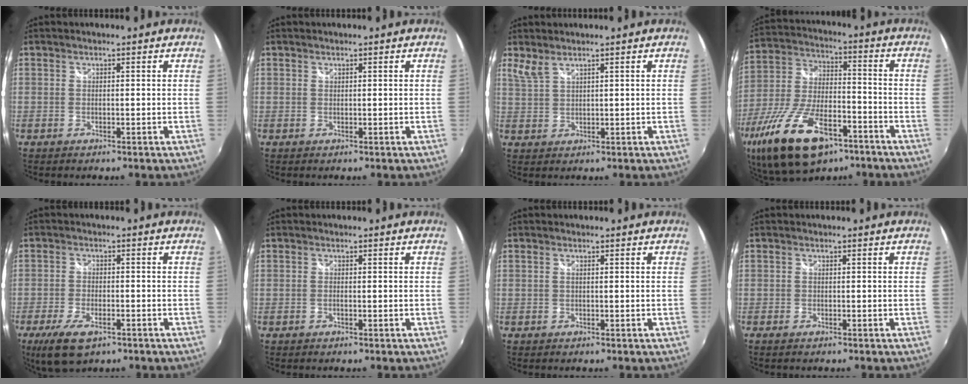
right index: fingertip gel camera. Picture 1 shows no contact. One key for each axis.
{"total": 0.0}
{"total": 2.5, "fx": 2.0, "fy": 0.3, "fz": 1.4, "tx": -0.032, "ty": 0.000, "tz": 0.042}
{"total": 22.1, "fx": -13.0, "fy": 9.9, "fz": 14.8, "tx": -0.307, "ty": -0.034, "tz": -0.222}
{"total": 8.8, "fx": -5.2, "fy": 3.8, "fz": 6.0, "tx": -0.144, "ty": -0.025, "tz": -0.091}
{"total": 0.7, "fx": -0.2, "fy": 0.0, "fz": 0.7, "tx": -0.016, "ty": 0.001, "tz": -0.005}
{"total": 0.0}
{"total": 0.9, "fx": -0.7, "fy": 0.4, "fz": 0.2, "tx": -0.006, "ty": -0.006, "tz": -0.013}